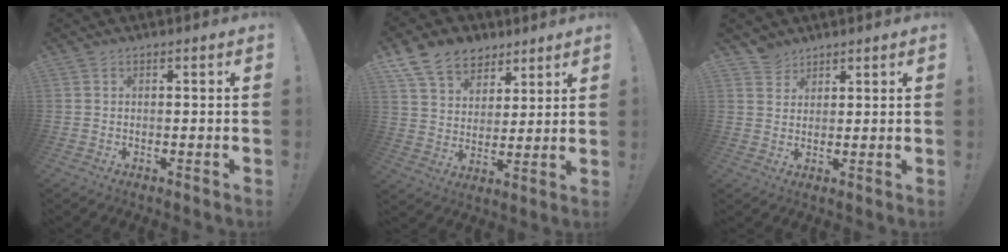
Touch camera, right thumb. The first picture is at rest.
{"total": 12.8, "force": [8.3, 8.9, 3.8], "torque": [-0.071, -0.051, 0.165]}
{"total": 4.3, "force": [3.6, 2.4, 0.1], "torque": [0.008, -0.024, 0.067]}